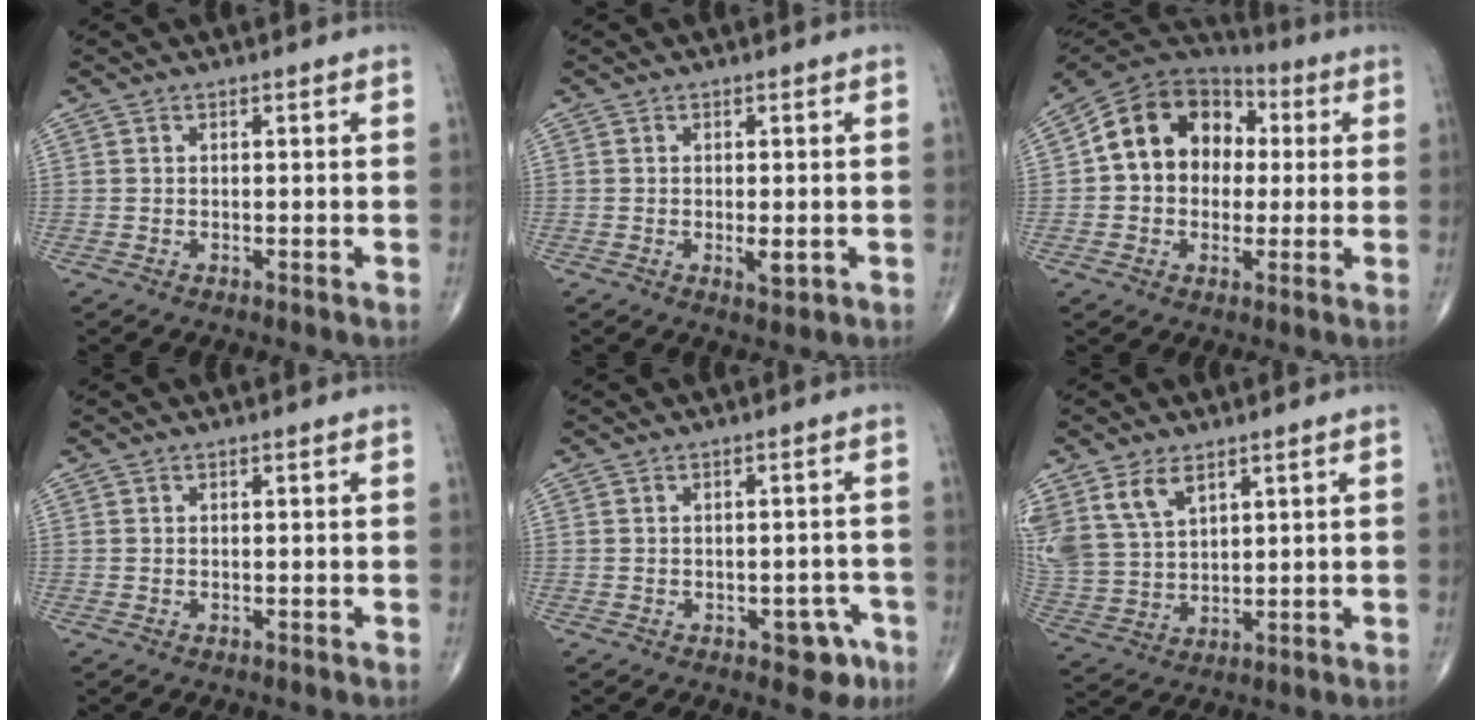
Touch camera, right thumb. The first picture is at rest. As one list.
[{"total": 2.3, "force": [-0.5, 0.9, 2.1], "torque": [-0.028, -0.005, -0.004]}, {"total": 15.9, "force": [1.8, 12.6, 9.5], "torque": [-0.125, 0.034, 0.023]}, {"total": 0.0}, {"total": 4.6, "force": [-2.4, 2.7, 2.8], "torque": [-0.006, 0.018, -0.025]}, {"total": 10.6, "force": [5.9, 6.3, 6.1], "torque": [-0.120, -0.013, 0.134]}]